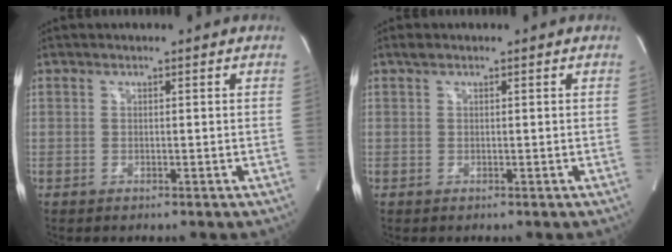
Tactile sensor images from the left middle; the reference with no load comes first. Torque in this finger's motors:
{"motor_torque": [0.49, 0.37, -0.09, 0.01]}